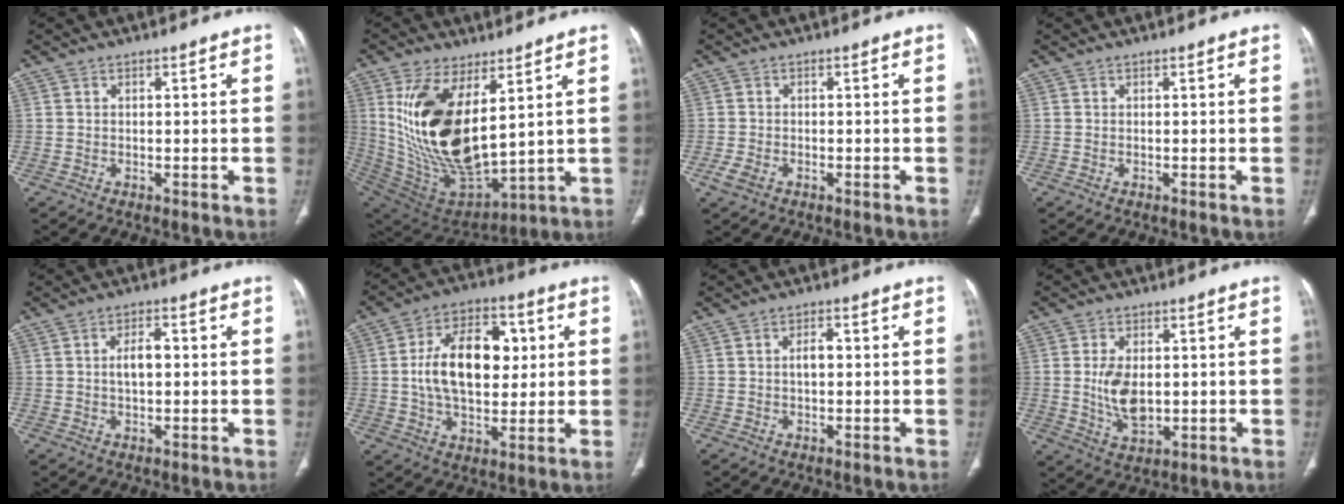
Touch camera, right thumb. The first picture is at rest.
{"total": 21.6, "force": [6.2, 10.1, 18.0], "torque": [-0.341, -0.041, 0.141]}
{"total": 2.4, "force": [-1.2, 1.4, 1.6], "torque": [-0.040, -0.001, -0.022]}
{"total": 0.0}
{"total": 4.1, "force": [0.2, 2.1, 3.5], "torque": [-0.061, 0.008, 0.003]}
{"total": 16.8, "force": [2.2, 10.2, 13.2], "torque": [-0.188, 0.011, 0.036]}
{"total": 2.7, "force": [0.2, 1.4, 2.2], "torque": [-0.039, 0.009, 0.001]}
{"total": 8.1, "force": [0.2, 4.8, 6.5], "torque": [-0.116, -0.008, 0.013]}